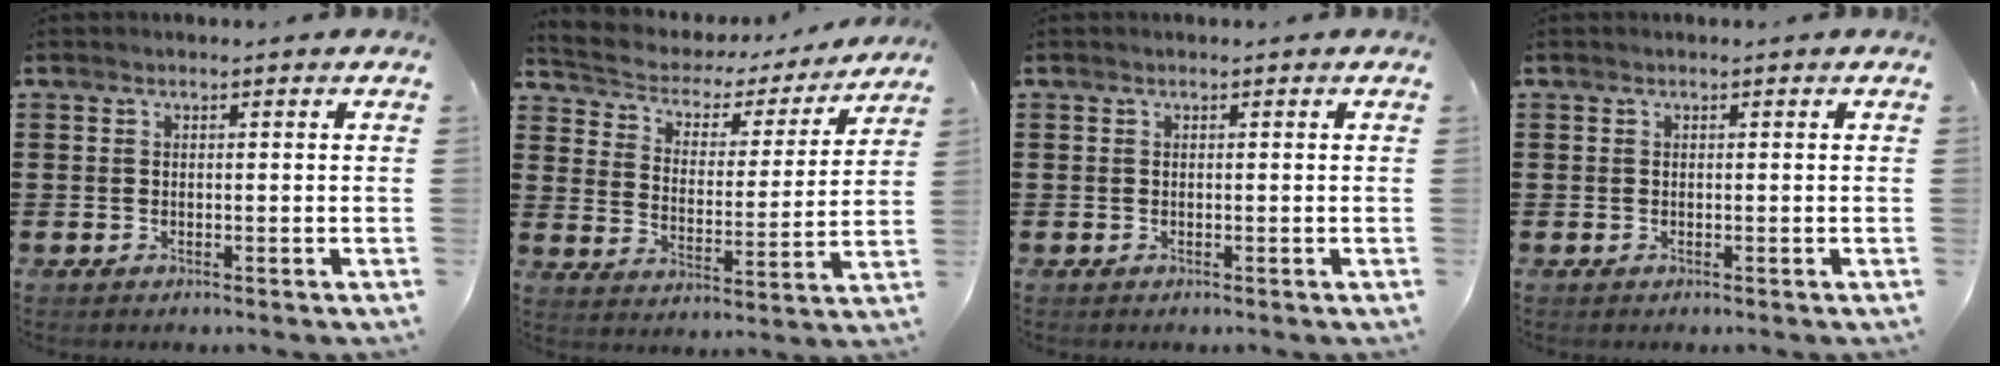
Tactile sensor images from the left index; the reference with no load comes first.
{"total": 3.2, "force": [2.6, 1.7, 0.6], "torque": [-0.033, -0.019, 0.033]}
{"total": 0.0}
{"total": 0.0}